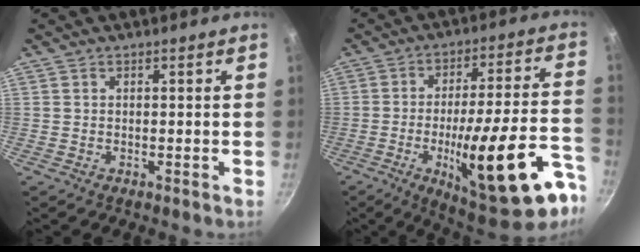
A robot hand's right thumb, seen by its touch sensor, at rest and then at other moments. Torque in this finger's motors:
{"motor_torque": [2.61, 2.39, 1.97, -0.80, 0.45]}